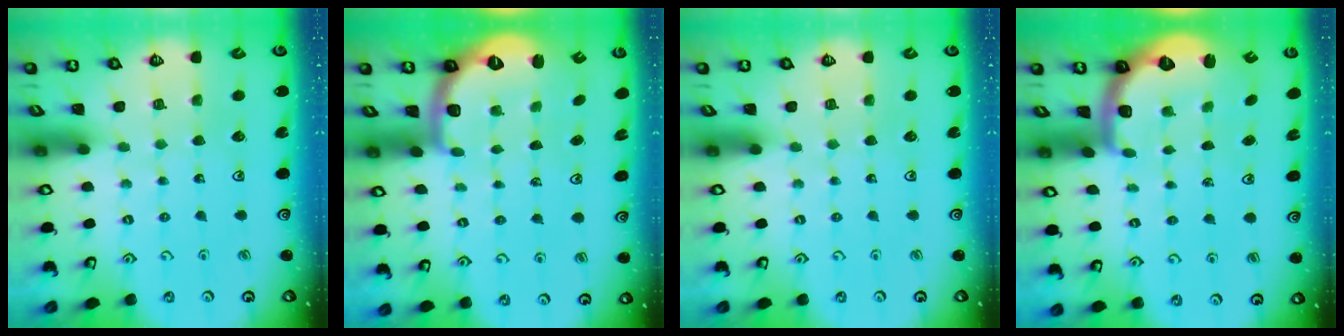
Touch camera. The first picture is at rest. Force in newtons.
{"total": 2.5, "press": 2.0, "slide": 1.6}
{"total": 0.0}
{"total": 3.4, "press": 2.6, "slide": 2.1}